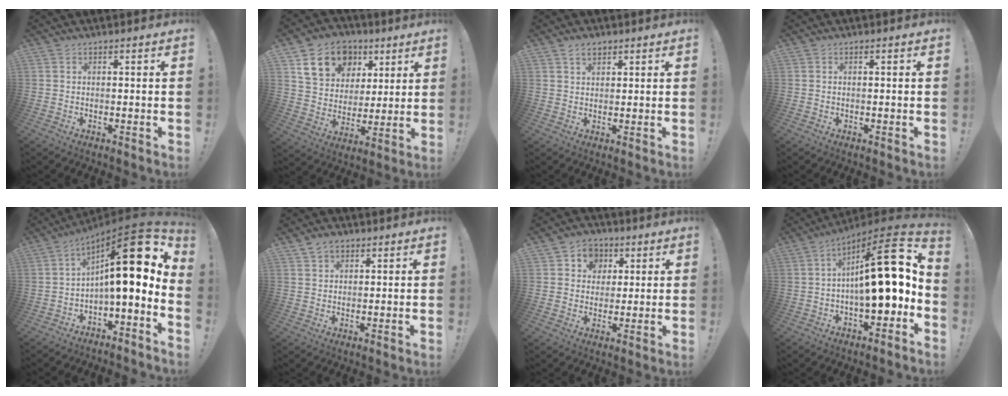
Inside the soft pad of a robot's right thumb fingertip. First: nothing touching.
{"total": 16.9, "force": [8.2, 12.8, 7.4], "torque": [-0.109, -0.029, 0.165]}
{"total": 3.3, "force": [2.2, 1.9, 1.6], "torque": [-0.022, -0.006, 0.038]}
{"total": 0.0}
{"total": 19.3, "force": [5.1, 5.3, 17.8], "torque": [-0.267, -0.030, 0.084]}
{"total": 3.2, "force": [2.0, 2.2, 1.2], "torque": [-0.013, -0.007, 0.035]}
{"total": 7.5, "force": [2.0, 7.0, 1.9], "torque": [-0.020, -0.012, 0.041]}
{"total": 20.0, "force": [1.8, 5.9, 19.0], "torque": [-0.278, -0.009, 0.025]}